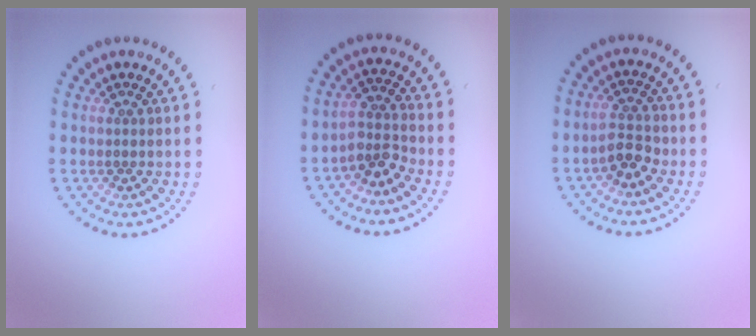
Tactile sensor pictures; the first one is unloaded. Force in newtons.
{"total": 2.6, "press": 2.0, "slide": 1.7}
{"total": 2.4, "press": 2.3, "slide": 0.8}